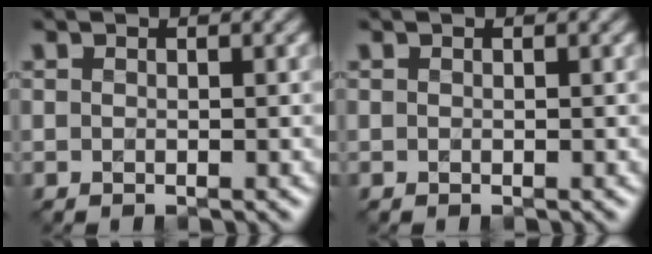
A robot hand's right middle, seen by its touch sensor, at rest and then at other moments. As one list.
[{"total": 0.0}]